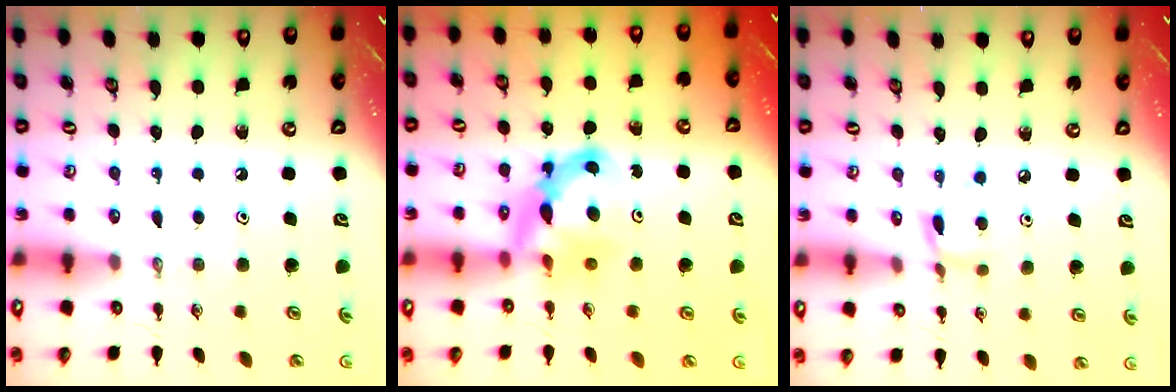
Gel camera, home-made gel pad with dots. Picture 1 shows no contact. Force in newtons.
{"total": 7.5, "press": 7.4, "slide": 1.0}
{"total": 5.7, "press": 5.6, "slide": 0.6}